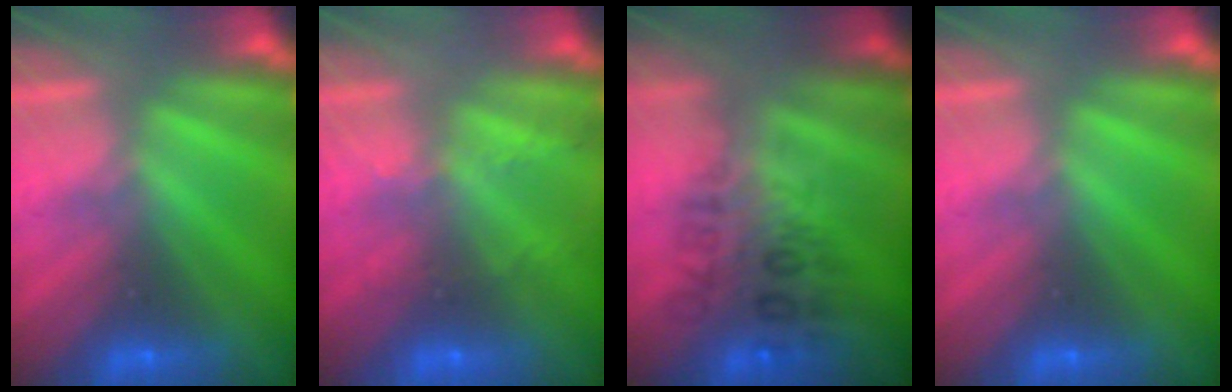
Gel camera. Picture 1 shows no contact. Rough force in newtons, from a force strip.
{"total": 2.1}
{"total": 2.8}
{"total": 0.0}